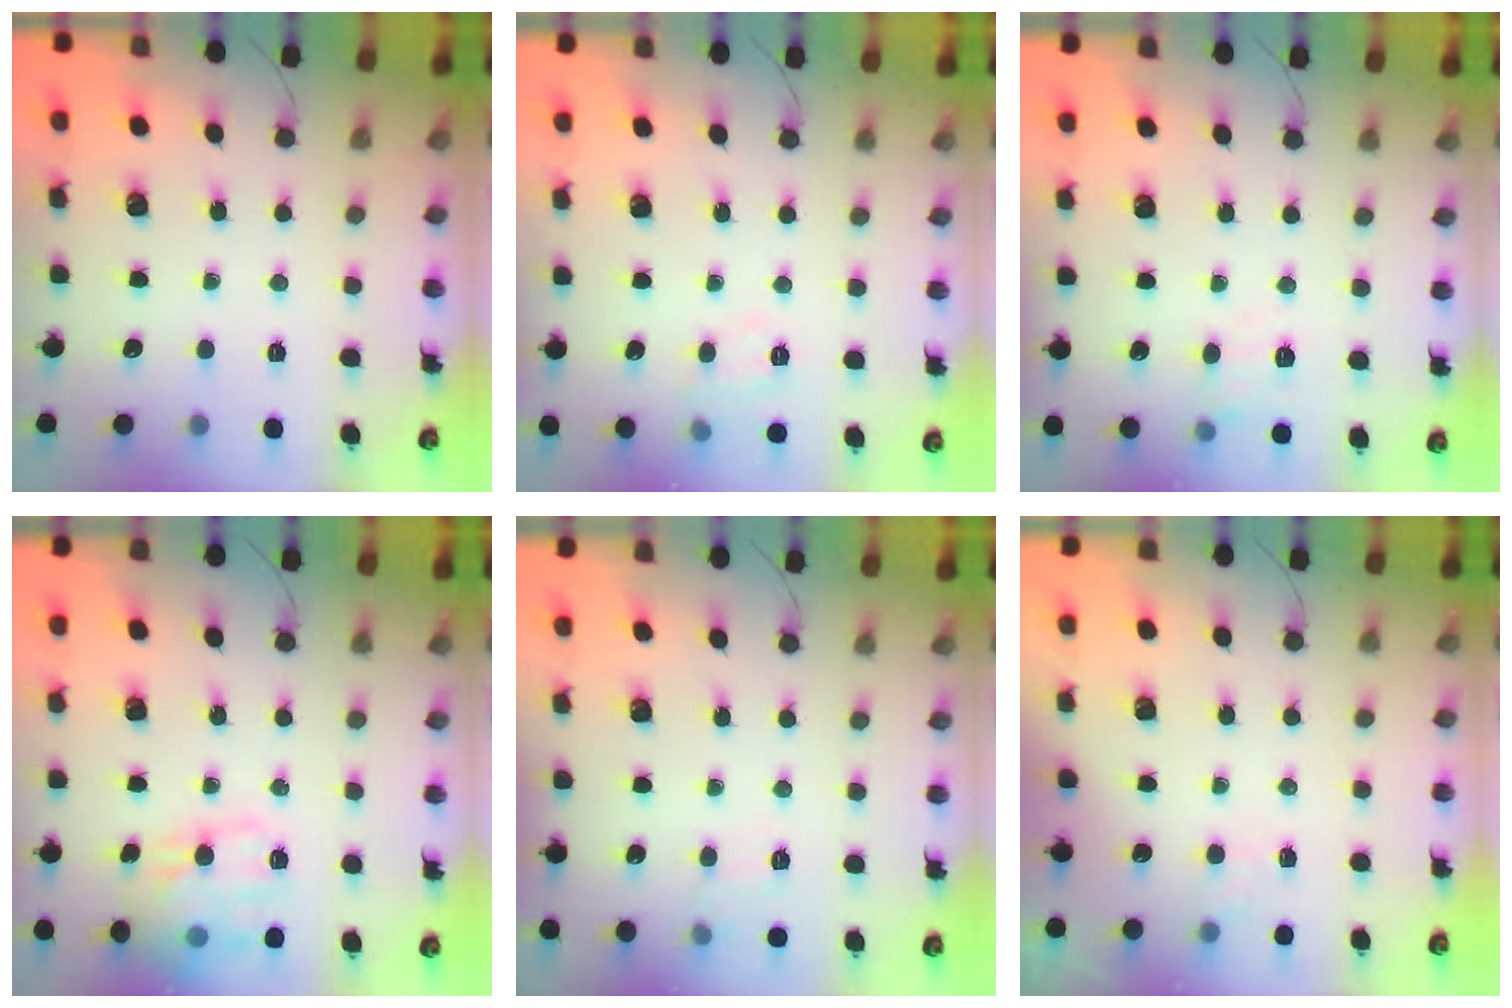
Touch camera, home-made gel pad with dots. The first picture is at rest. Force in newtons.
{"total": 7.9, "press": 7.7, "slide": 1.4}
{"total": 9.5, "press": 9.4, "slide": 1.7}
{"total": 14.9, "press": 14.9, "slide": 0.7}
{"total": 7.1, "press": 6.9, "slide": 1.7}
{"total": 4.0, "press": 3.8, "slide": 1.2}